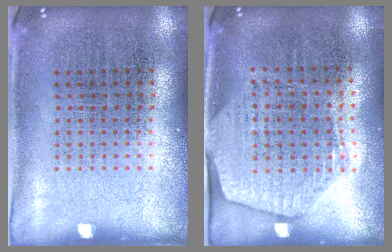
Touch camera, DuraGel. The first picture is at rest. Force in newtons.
{"total": 1.8, "press": 1.6, "slide": 0.8}